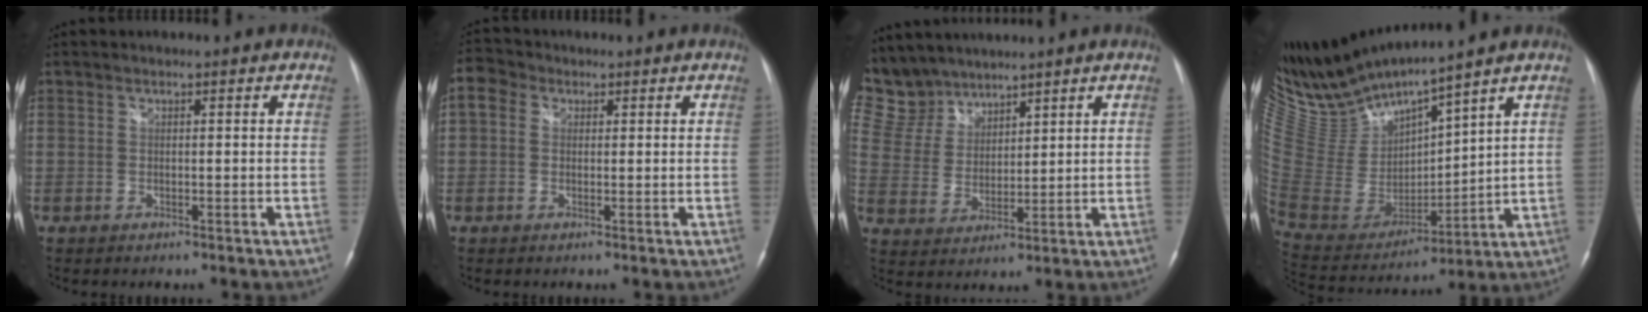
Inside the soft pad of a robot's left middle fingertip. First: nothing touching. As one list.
[{"total": 3.7, "force": [1.1, 3.1, 1.8], "torque": [-0.044, 0.024, 0.018]}, {"total": 9.7, "force": [8.9, 3.9, 0.5], "torque": [-0.025, 0.015, 0.197]}, {"total": 15.1, "force": [14.1, -0.3, 5.4], "torque": [-0.129, -0.015, 0.295]}]